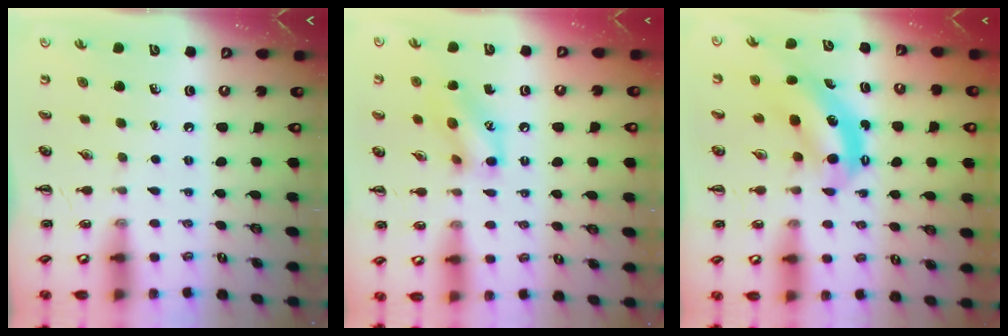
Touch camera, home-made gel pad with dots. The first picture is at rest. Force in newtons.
{"total": 11.4, "press": 11.3, "slide": 0.5}
{"total": 6.0, "press": 6.0, "slide": 0.4}